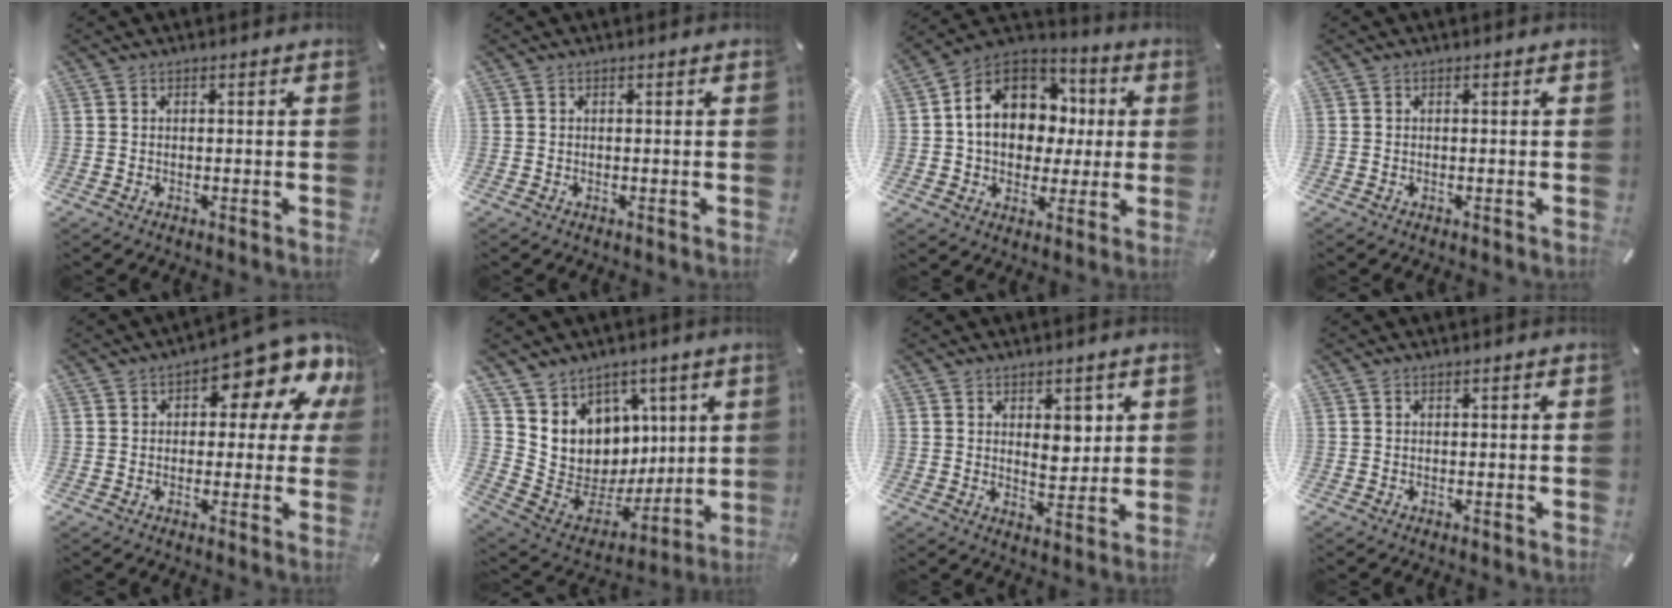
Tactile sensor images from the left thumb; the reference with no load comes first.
{"total": 0.0}
{"total": 14.4, "force": [1.7, 12.0, 7.8], "torque": [-0.152, 0.001, 0.035]}
{"total": 0.0}
{"total": 13.2, "force": [7.9, 5.3, 9.2], "torque": [-0.112, -0.060, 0.128]}
{"total": 9.8, "force": [3.0, 9.3, -0.2], "torque": [-0.001, -0.058, 0.079]}
{"total": 6.1, "force": [2.7, 4.2, 3.4], "torque": [-0.031, -0.014, 0.042]}
{"total": 0.0}